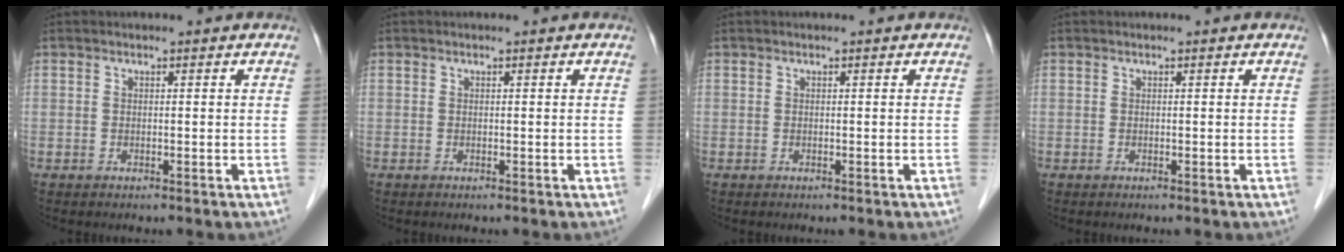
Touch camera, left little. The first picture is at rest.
{"total": 0.0}
{"total": 0.0}
{"total": 0.0}